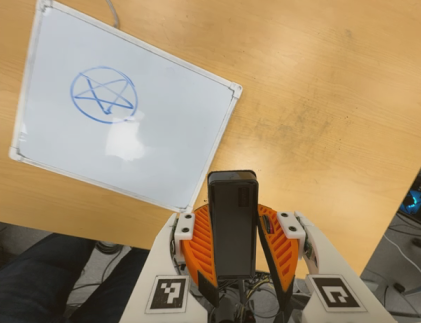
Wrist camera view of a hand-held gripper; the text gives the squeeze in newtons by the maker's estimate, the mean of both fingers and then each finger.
{"total": 6.5, "left": 5.8, "right": 7.1}